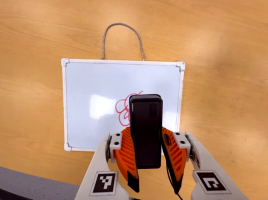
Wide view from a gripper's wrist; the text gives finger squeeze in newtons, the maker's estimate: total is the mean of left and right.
{"total": 7.7, "left": 6.6, "right": 8.7}